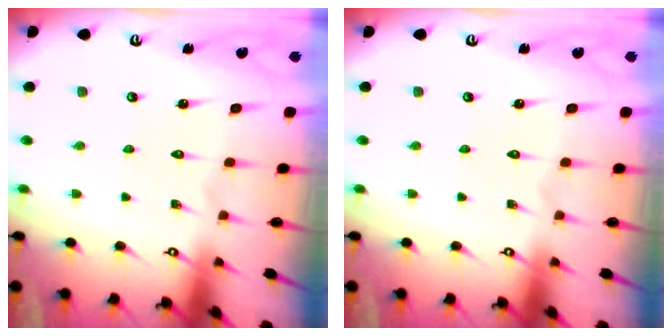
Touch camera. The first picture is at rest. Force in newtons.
{"total": 0.0}